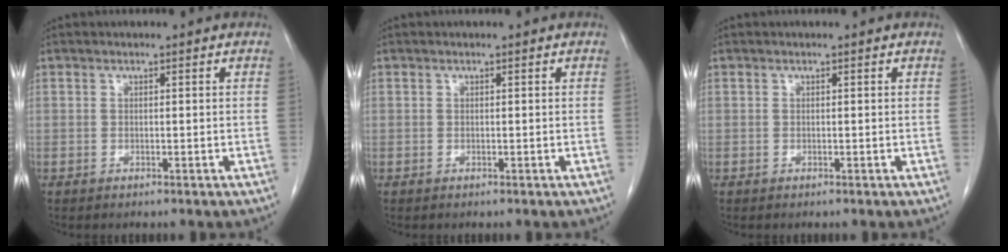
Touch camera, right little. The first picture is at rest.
{"total": 0.0}
{"total": 0.0}